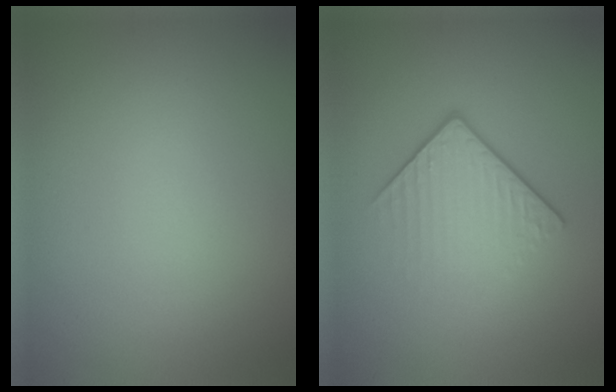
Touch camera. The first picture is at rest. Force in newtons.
{"total": 4.1, "press": 2.5, "slide": 3.2}